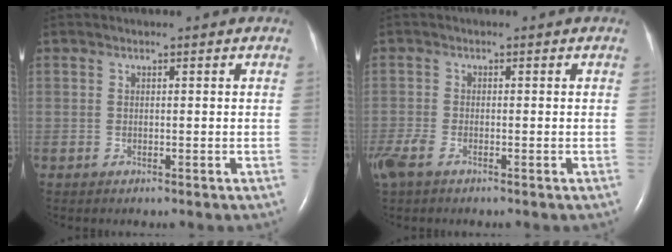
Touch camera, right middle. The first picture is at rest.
{"total": 4.2, "force": [-2.8, 1.6, 2.7], "torque": [-0.070, -0.011, -0.056]}